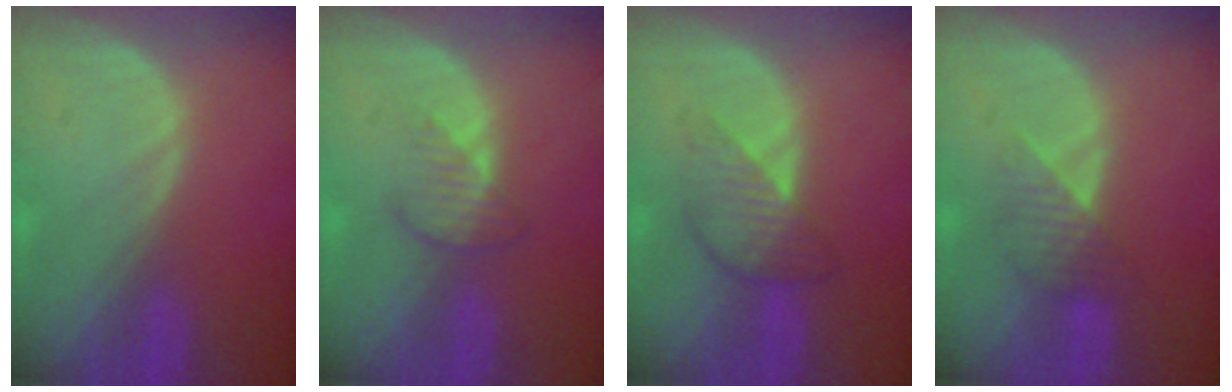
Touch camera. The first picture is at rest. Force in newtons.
{"total": 3.0, "press": 2.8, "slide": 1.1}
{"total": 4.6, "press": 4.6, "slide": 0.1}
{"total": 4.0, "press": 3.6, "slide": 1.7}